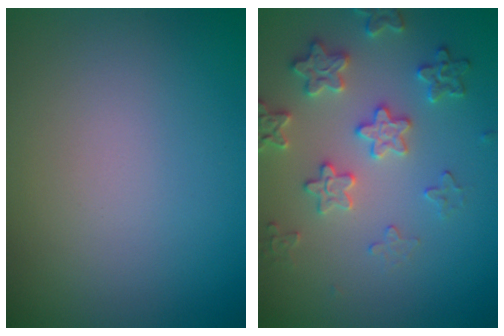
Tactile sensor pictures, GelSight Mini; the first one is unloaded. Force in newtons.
{"total": 3.5, "press": 3.5, "slide": 0.5}